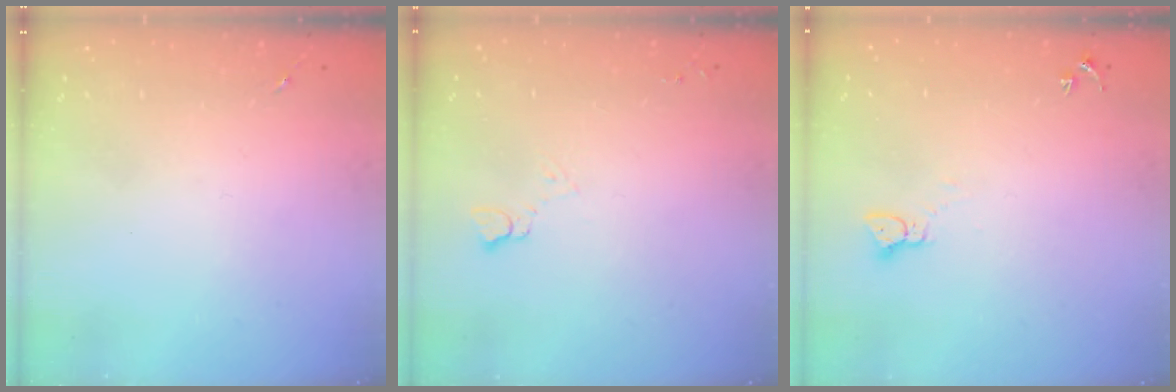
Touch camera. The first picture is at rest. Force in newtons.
{"total": 3.8, "press": 3.7, "slide": 0.5}
{"total": 2.3, "press": 2.3, "slide": 0.3}